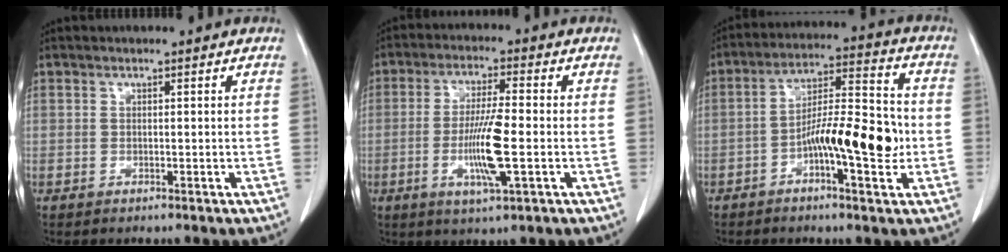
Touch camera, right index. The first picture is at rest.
{"total": 8.9, "force": [-2.0, 0.5, 8.7], "torque": [-0.165, -0.010, -0.039]}
{"total": 12.7, "force": [-3.0, 2.8, 12.0], "torque": [-0.202, 0.019, -0.046]}